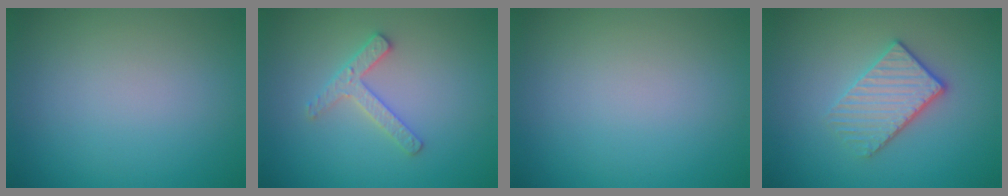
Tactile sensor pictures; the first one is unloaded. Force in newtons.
{"total": 2.4, "press": 2.4, "slide": 0.4}
{"total": 0.0}
{"total": 3.6, "press": 3.1, "slide": 1.7}